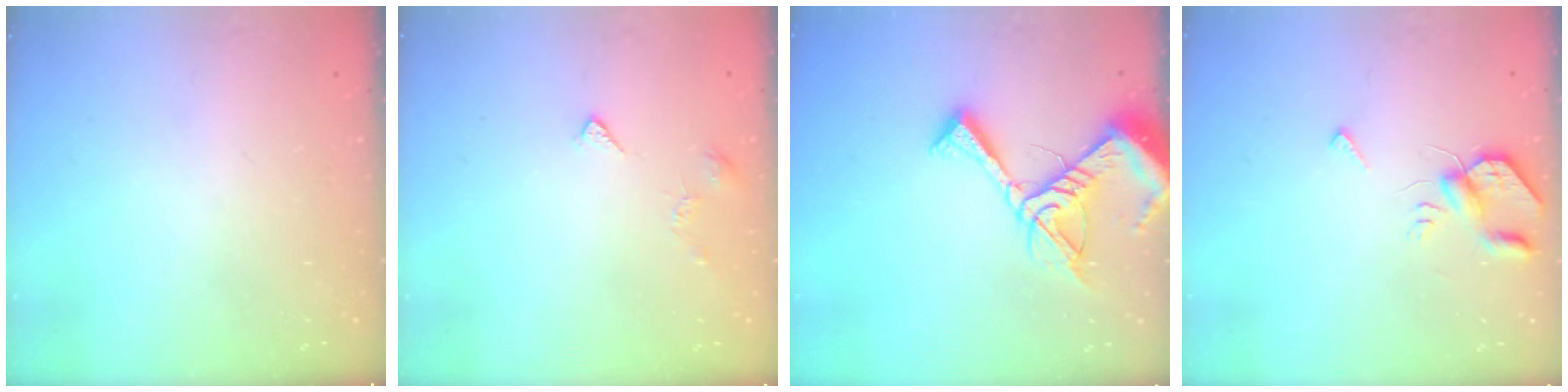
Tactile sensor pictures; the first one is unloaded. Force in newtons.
{"total": 2.1, "press": 2.0, "slide": 0.4}
{"total": 12.8, "press": 12.7, "slide": 1.5}
{"total": 5.7, "press": 5.7, "slide": 0.6}